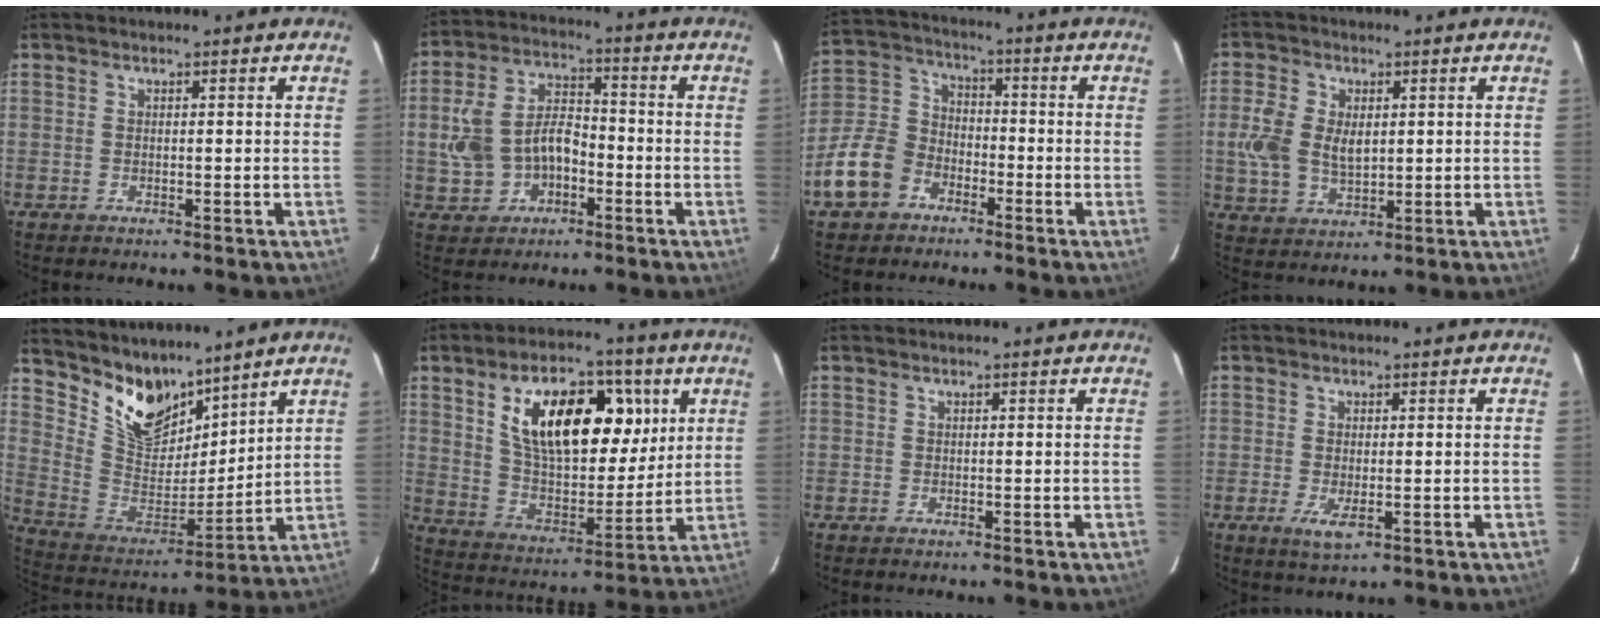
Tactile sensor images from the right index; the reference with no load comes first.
{"total": 10.9, "force": [-3.0, 7.6, 7.2], "torque": [-0.164, 0.022, -0.043]}
{"total": 12.2, "force": [-6.7, 8.8, 5.1], "torque": [-0.126, 0.035, -0.122]}
{"total": 8.6, "force": [0.7, 5.8, 6.3], "torque": [-0.143, 0.006, 0.016]}
{"total": 13.6, "force": [10.7, 6.8, 4.9], "torque": [-0.103, -0.006, 0.214]}
{"total": 21.1, "force": [7.9, 10.8, 16.4], "torque": [-0.278, 0.016, 0.141]}
{"total": 0.0}
{"total": 3.5, "force": [-1.0, 1.2, 3.2], "torque": [-0.063, -0.012, -0.014]}